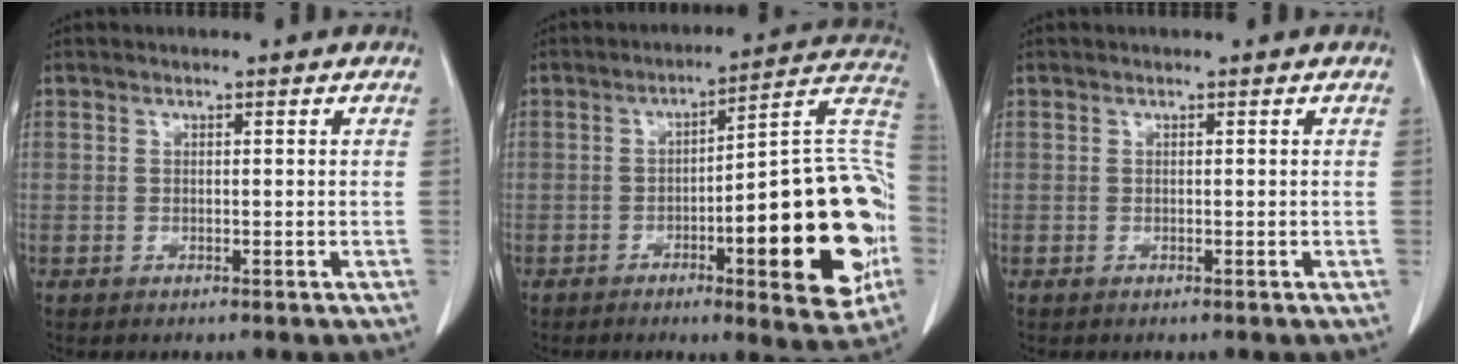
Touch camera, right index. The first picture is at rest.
{"total": 21.7, "force": [-5.0, 3.7, 20.8], "torque": [-0.208, 0.027, -0.059]}
{"total": 0.0}